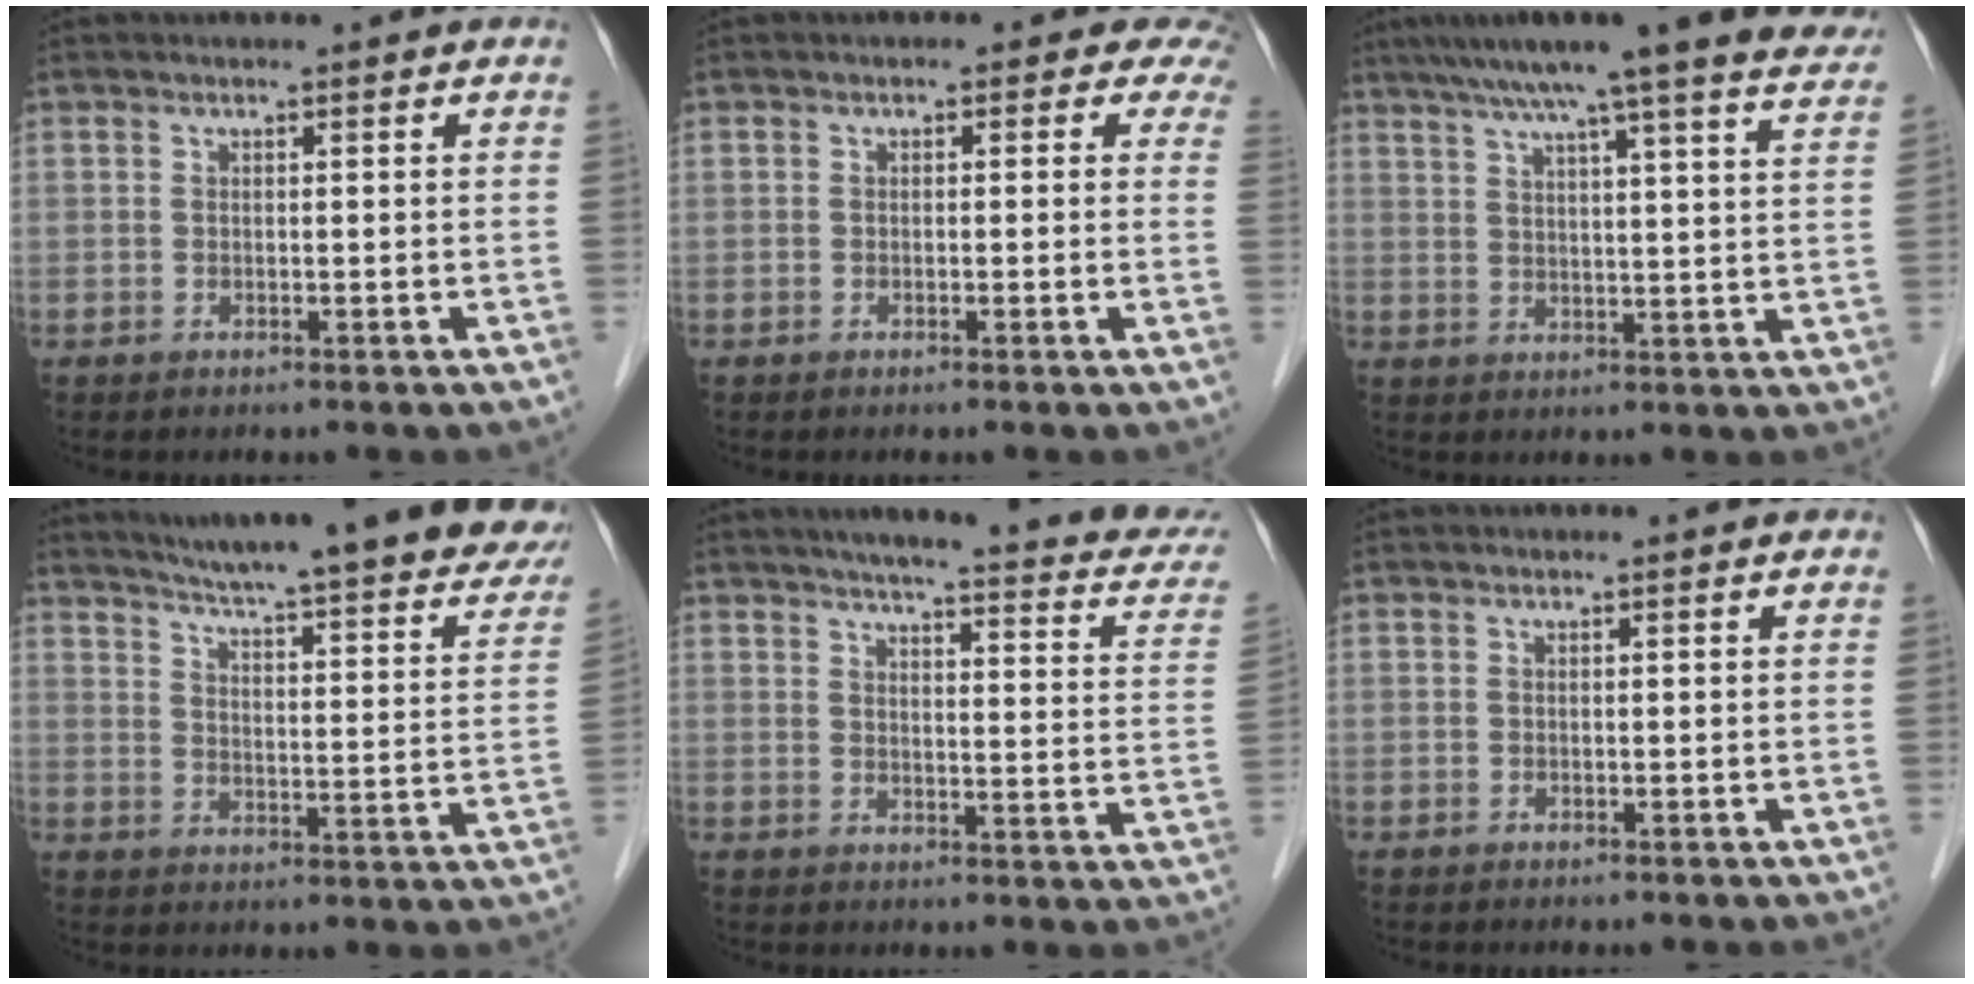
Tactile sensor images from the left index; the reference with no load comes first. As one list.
[{"total": 2.8, "force": [1.6, 2.0, 1.1], "torque": [0.008, -0.005, -0.010]}, {"total": 23.1, "force": [19.4, 0.8, 12.5], "torque": [-0.192, 0.000, 0.242]}, {"total": 29.6, "force": [26.4, 3.4, 12.8], "torque": [-0.185, -0.069, 0.317]}, {"total": 22.7, "force": [19.0, 3.0, 12.0], "torque": [-0.148, -0.014, 0.212]}, {"total": 0.0}]